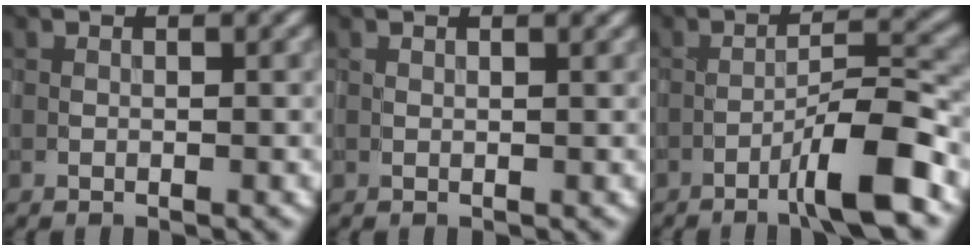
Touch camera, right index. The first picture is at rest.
{"total": 0.7, "force": [0.5, 0.2, 0.5], "torque": [-0.009, -0.001, 0.008]}
{"total": 5.8, "force": [-3.4, 0.4, 4.7], "torque": [-0.073, 0.016, -0.063]}